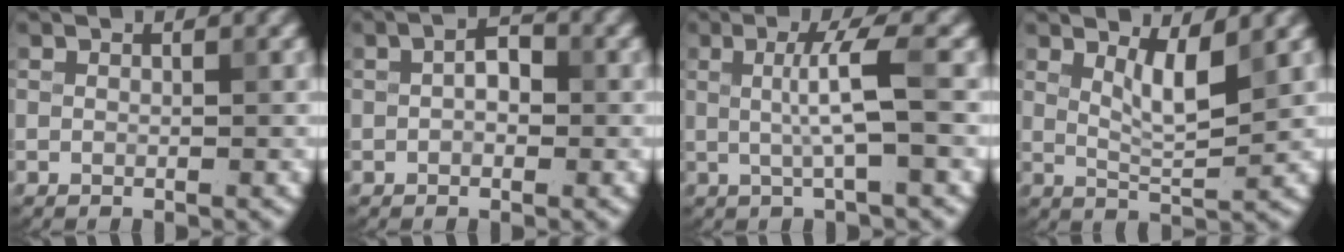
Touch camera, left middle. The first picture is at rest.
{"total": 2.4, "force": [0.3, 1.3, 1.9], "torque": [-0.031, 0.011, 0.001]}
{"total": 3.2, "force": [0.1, 0.0, 3.2], "torque": [-0.064, 0.006, 0.001]}
{"total": 2.7, "force": [1.5, 0.5, 2.3], "torque": [-0.045, -0.005, 0.032]}